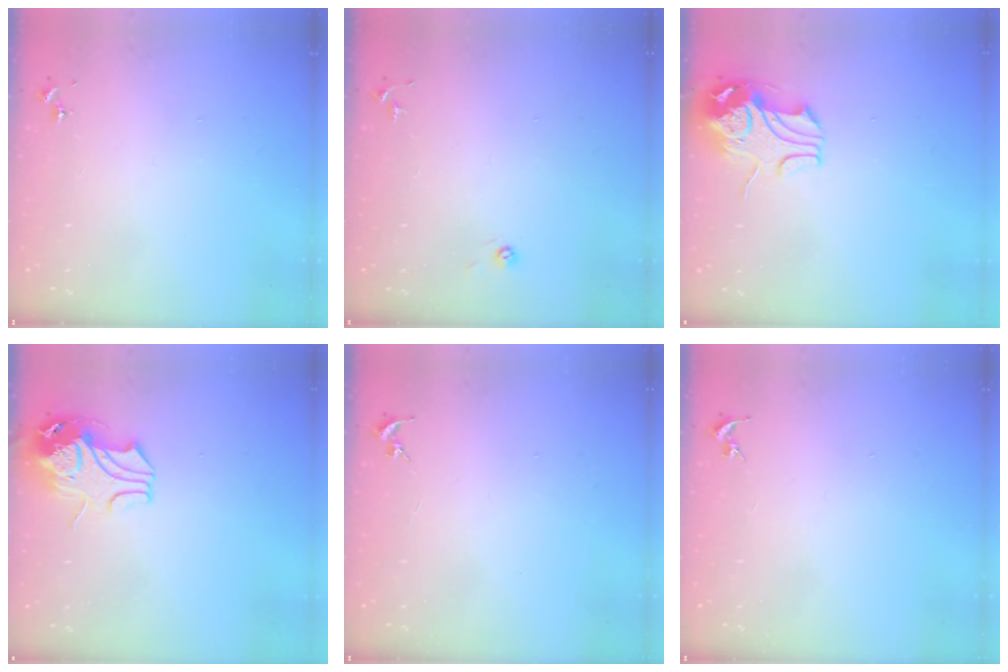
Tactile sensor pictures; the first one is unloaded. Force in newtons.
{"total": 3.1, "press": 3.0, "slide": 0.8}
{"total": 9.7, "press": 9.6, "slide": 1.7}
{"total": 11.7, "press": 11.5, "slide": 1.8}
{"total": 0.0}
{"total": 0.0}